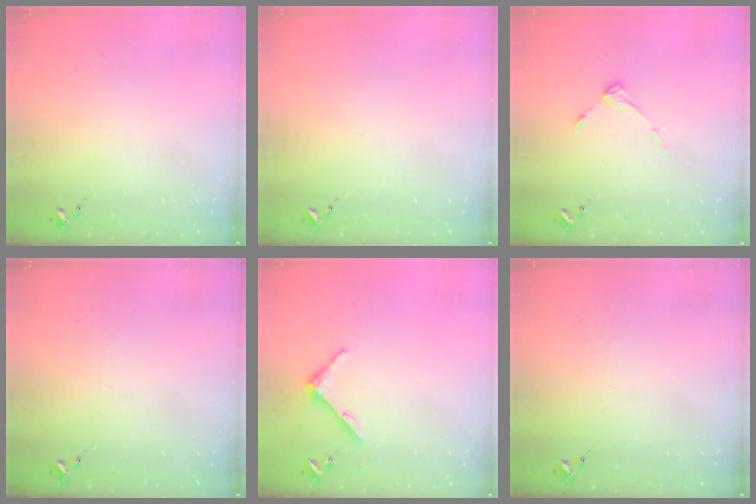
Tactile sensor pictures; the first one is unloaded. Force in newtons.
{"total": 0.0}
{"total": 4.3, "press": 4.3, "slide": 0.6}
{"total": 0.0}
{"total": 4.5, "press": 4.5, "slide": 0.5}
{"total": 0.0}